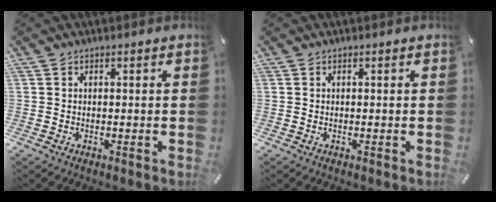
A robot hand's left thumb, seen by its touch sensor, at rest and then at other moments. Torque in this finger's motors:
{"motor_torque": [0.00, 0.00, 0.00, 0.00, 0.00]}